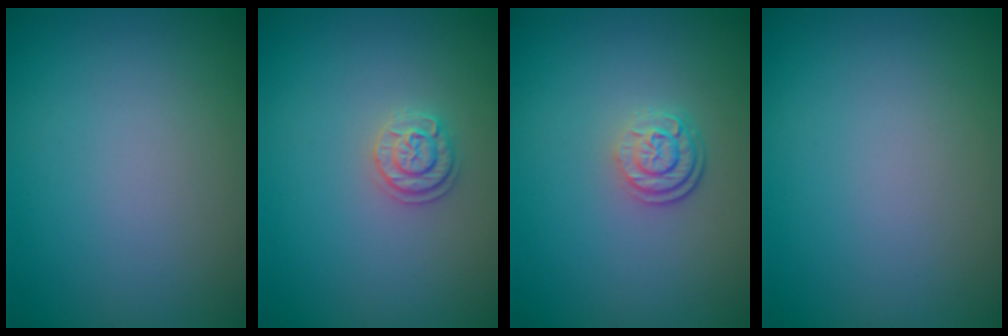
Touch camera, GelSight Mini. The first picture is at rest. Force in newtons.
{"total": 1.8, "press": 1.7, "slide": 0.3}
{"total": 2.6, "press": 1.9, "slide": 1.8}
{"total": 0.0}